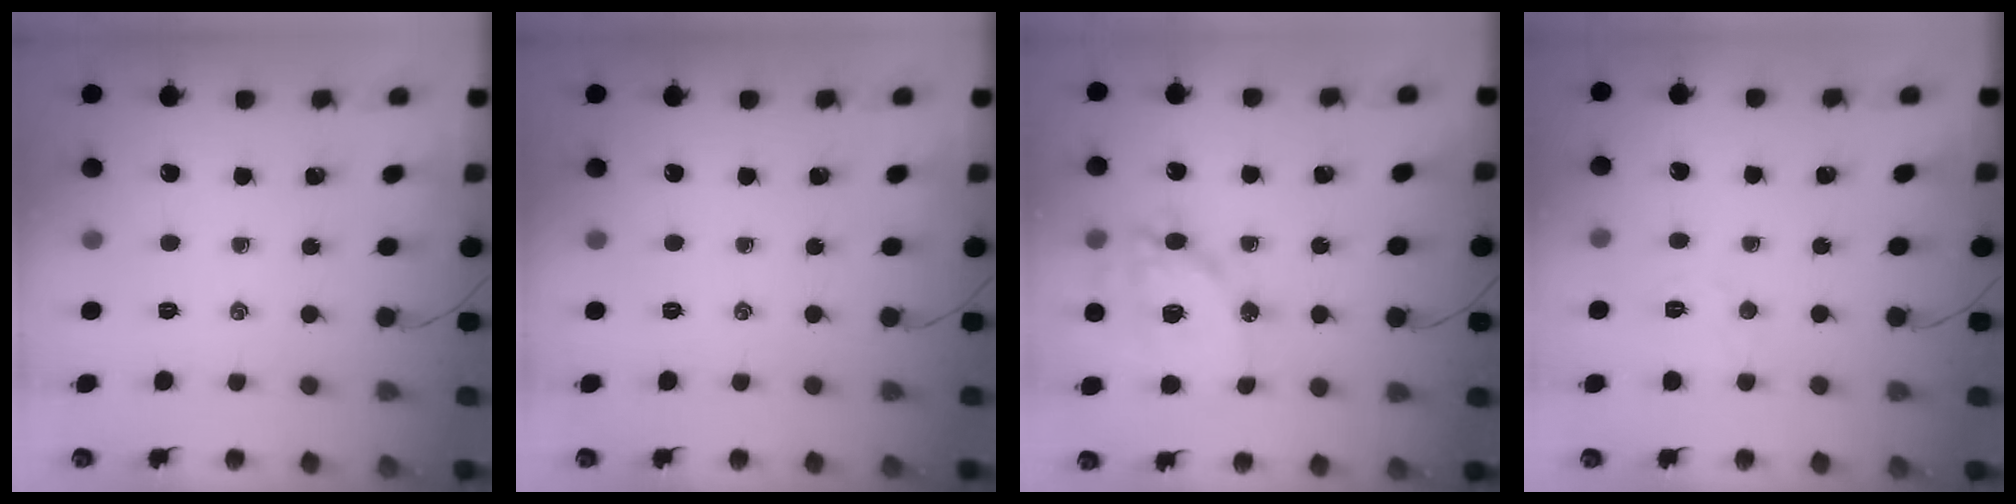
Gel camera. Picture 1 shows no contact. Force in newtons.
{"total": 0.0}
{"total": 16.1, "press": 15.9, "slide": 3.0}
{"total": 4.3, "press": 4.1, "slide": 1.3}